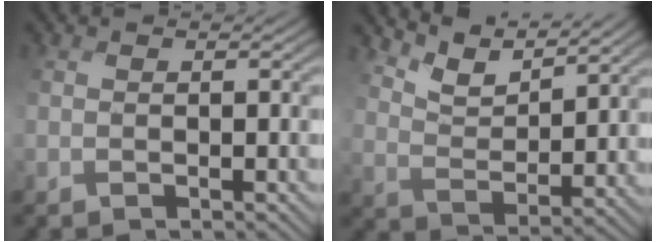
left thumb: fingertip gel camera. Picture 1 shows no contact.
{"total": 6.4, "force": [5.9, 0.5, 2.6], "torque": [-0.060, 0.008, 0.111]}